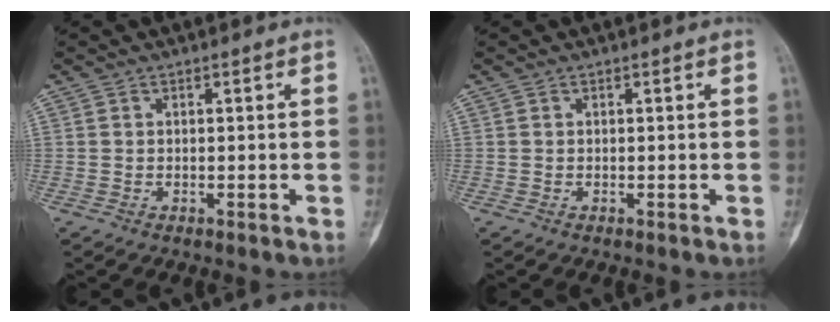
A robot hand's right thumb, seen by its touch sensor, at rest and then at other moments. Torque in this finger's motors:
{"motor_torque": [-0.36, -0.48, -0.03, 0.00, 0.05]}